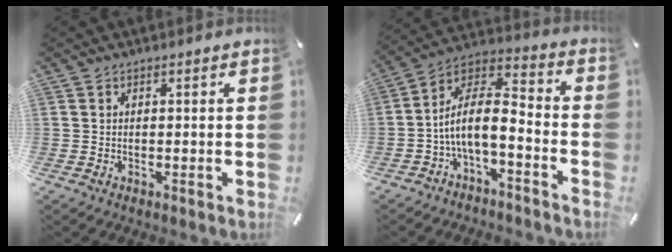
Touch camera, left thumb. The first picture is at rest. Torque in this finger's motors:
{"motor_torque": [0.00, 1.45, 1.45, 0.42, 0.51]}